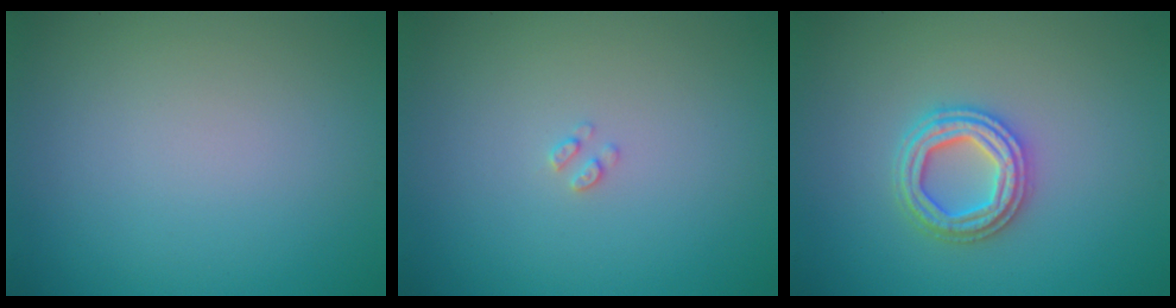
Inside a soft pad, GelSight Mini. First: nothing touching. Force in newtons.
{"total": 0.7, "press": 0.6, "slide": 0.1}
{"total": 3.4, "press": 3.3, "slide": 0.7}